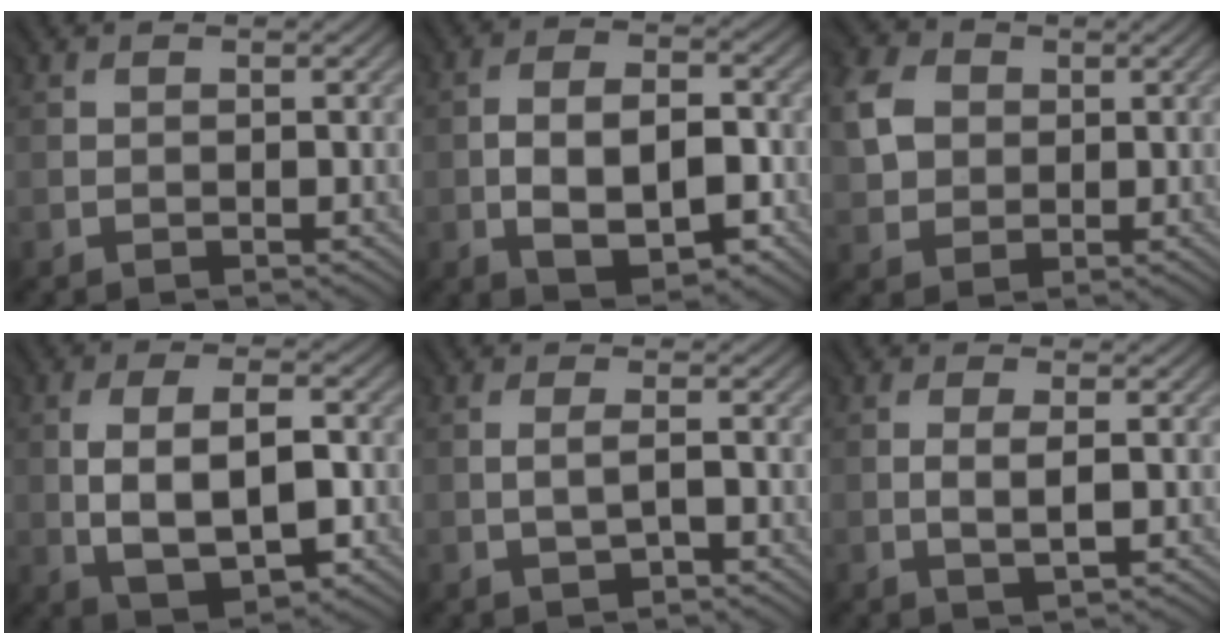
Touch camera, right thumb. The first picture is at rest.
{"total": 8.0, "force": [-2.3, 4.4, 6.2], "torque": [-0.109, -0.009, -0.038]}
{"total": 4.6, "force": [1.1, 4.1, 1.8], "torque": [-0.063, 0.008, 0.018]}
{"total": 8.4, "force": [-0.8, 4.5, 7.1], "torque": [-0.138, -0.007, -0.010]}
{"total": 1.3, "force": [-0.6, 0.4, 1.1], "torque": [-0.025, -0.004, -0.010]}
{"total": 2.0, "force": [-0.2, 0.5, 1.9], "torque": [-0.042, -0.002, -0.001]}